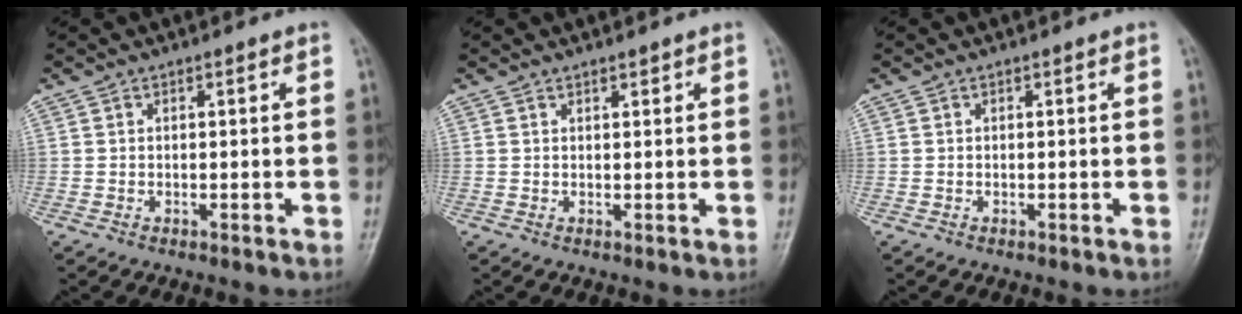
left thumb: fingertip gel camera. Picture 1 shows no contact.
{"total": 0.9, "force": [0.8, 0.3, 0.4], "torque": [-0.004, -0.004, 0.011]}
{"total": 0.0}